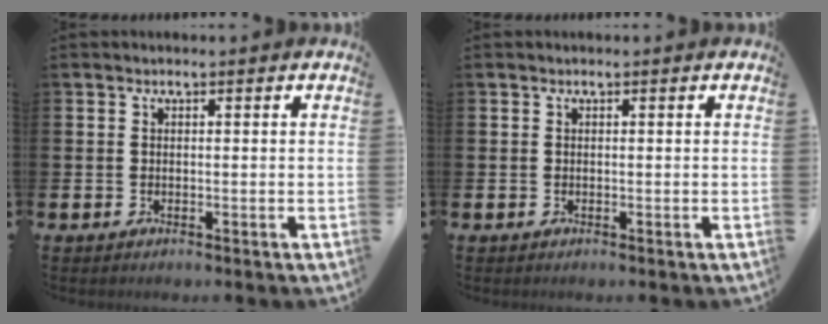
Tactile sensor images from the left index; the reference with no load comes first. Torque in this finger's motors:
{"motor_torque": [0.00, 0.00, 0.00, 0.00]}